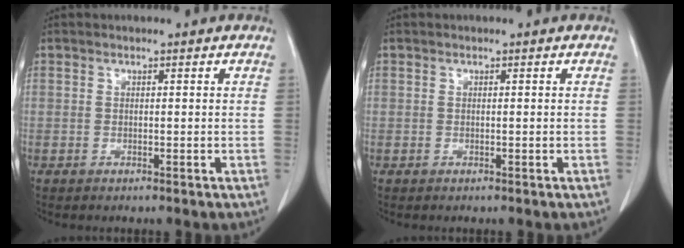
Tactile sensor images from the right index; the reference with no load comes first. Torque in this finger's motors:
{"motor_torque": [-1.31, -0.19, -0.69, -0.17]}